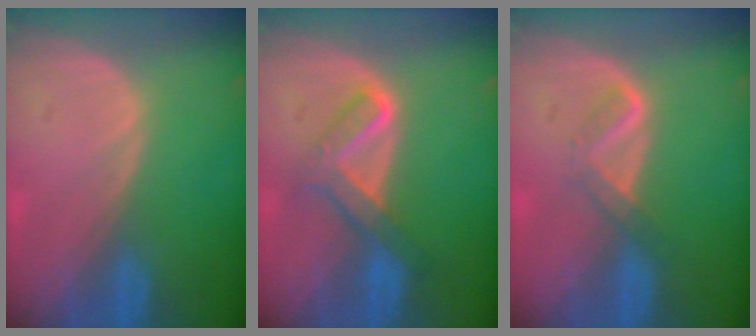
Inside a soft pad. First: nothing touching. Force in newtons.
{"total": 5.4, "press": 5.4, "slide": 0.7}
{"total": 2.8, "press": 2.7, "slide": 0.7}